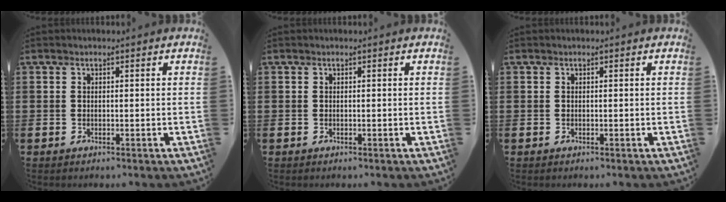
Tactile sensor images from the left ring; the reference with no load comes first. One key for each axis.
{"total": 0.0}
{"total": 0.0}